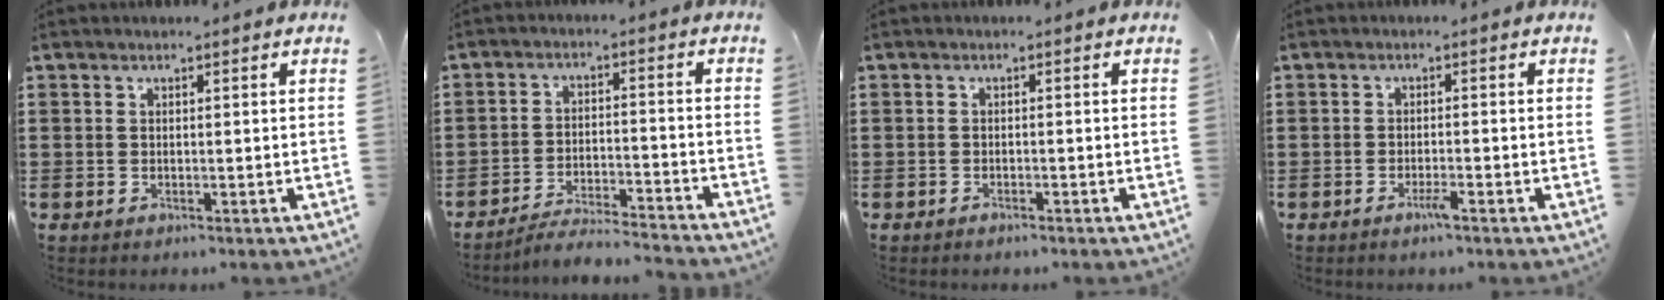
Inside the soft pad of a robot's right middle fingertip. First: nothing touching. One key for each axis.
{"total": 4.7, "fx": -4.6, "fy": 0.0, "fz": 1.2, "tx": -0.030, "ty": -0.003, "tz": -0.094}
{"total": 0.7, "fx": -0.7, "fy": 0.1, "fz": 0.2, "tx": -0.006, "ty": -0.003, "tz": -0.013}
{"total": 1.9, "fx": -1.2, "fy": 0.1, "fz": 1.4, "tx": -0.025, "ty": -0.002, "tz": -0.022}